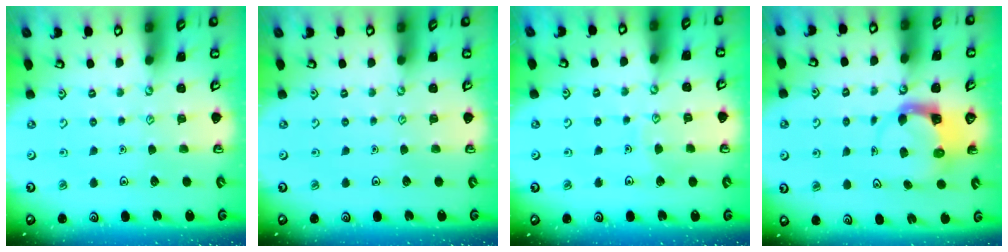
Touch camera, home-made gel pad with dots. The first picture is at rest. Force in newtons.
{"total": 0.0}
{"total": 5.1, "press": 5.1, "slide": 0.6}
{"total": 3.8, "press": 3.8, "slide": 0.5}